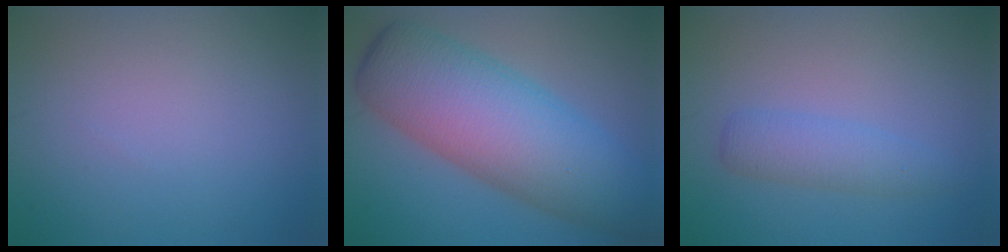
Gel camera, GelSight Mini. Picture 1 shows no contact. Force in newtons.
{"total": 12.4, "press": 12.4, "slide": 0.2}
{"total": 2.8, "press": 2.7, "slide": 0.2}